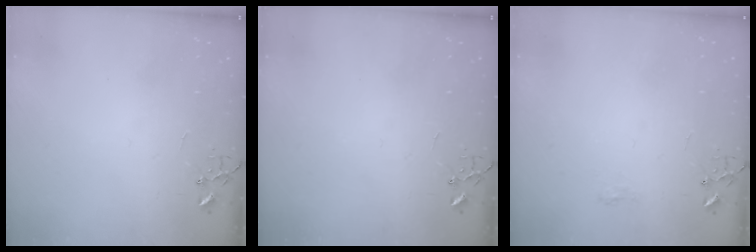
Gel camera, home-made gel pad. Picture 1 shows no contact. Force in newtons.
{"total": 0.0}
{"total": 6.5, "press": 6.5, "slide": 0.6}